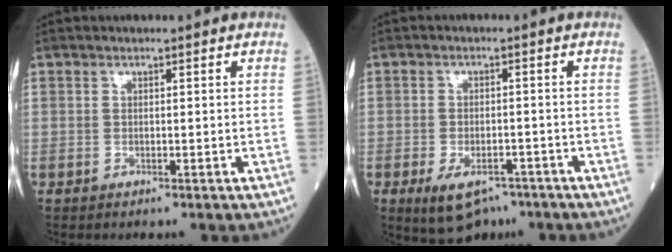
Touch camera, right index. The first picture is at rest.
{"total": 6.9, "force": [-4.4, 3.4, 4.1], "torque": [-0.067, -0.003, -0.063]}